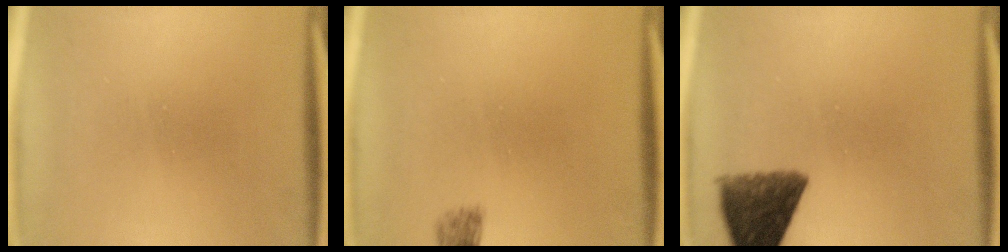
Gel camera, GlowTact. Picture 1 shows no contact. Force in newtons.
{"total": 1.2}
{"total": 9.3}